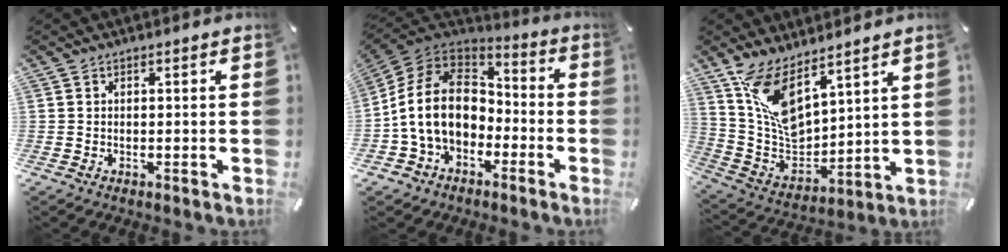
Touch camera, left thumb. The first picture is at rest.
{"total": 15.8, "force": [-2.2, 12.3, 9.7], "torque": [-0.224, 0.026, -0.041]}
{"total": 12.3, "force": [8.4, 6.1, 6.6], "torque": [-0.150, -0.063, 0.161]}